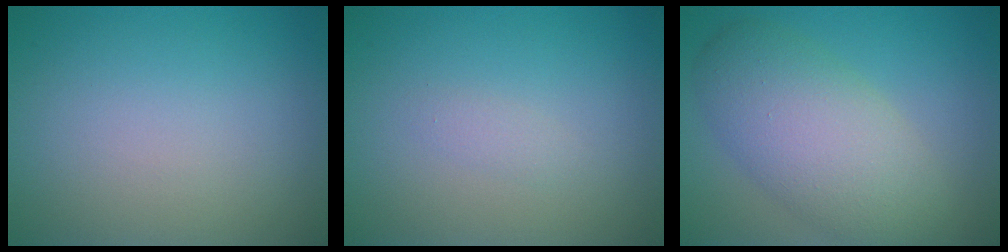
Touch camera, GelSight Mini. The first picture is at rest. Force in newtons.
{"total": 0.7, "press": 0.7, "slide": 0.0}
{"total": 7.1, "press": 7.1, "slide": 0.6}